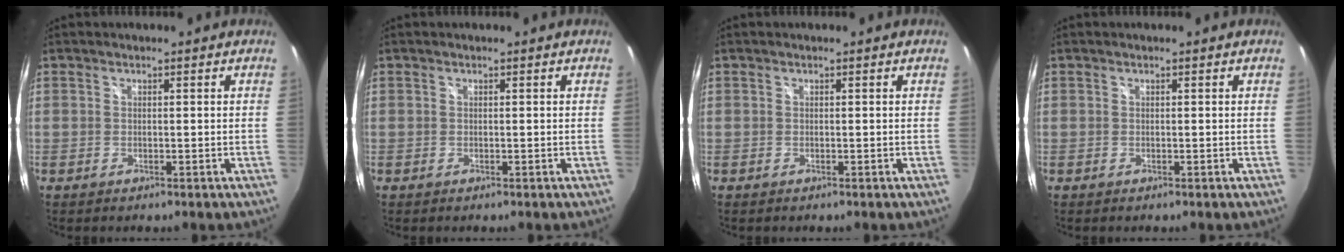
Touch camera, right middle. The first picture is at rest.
{"total": 0.0}
{"total": 0.0}
{"total": 0.0}